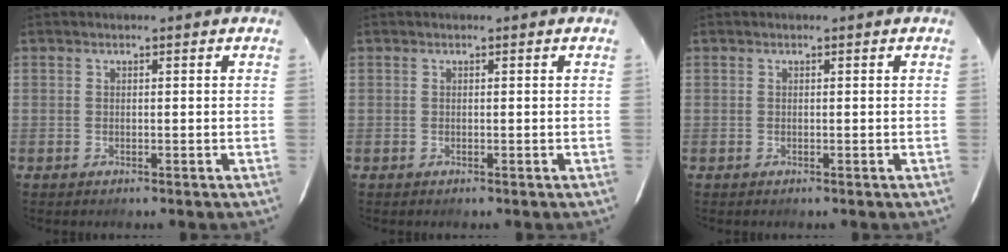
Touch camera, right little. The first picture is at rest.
{"total": 0.0}
{"total": 0.0}